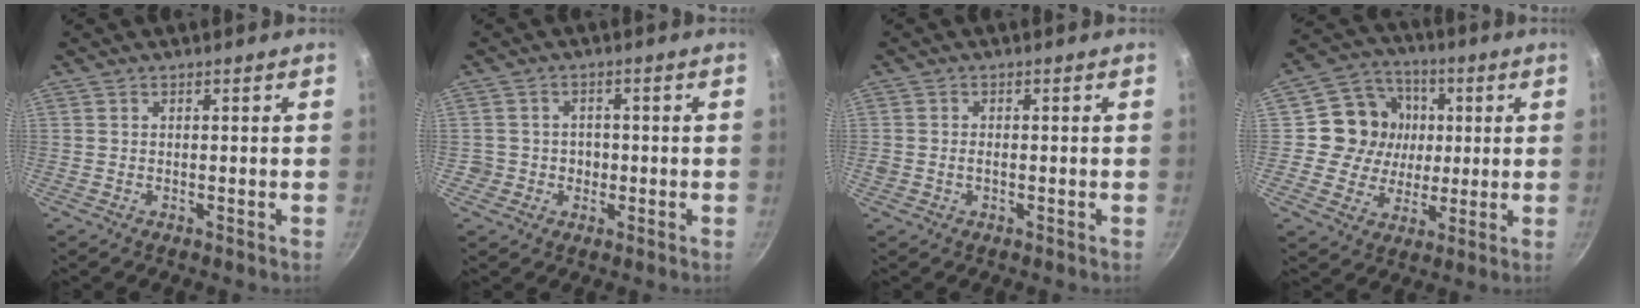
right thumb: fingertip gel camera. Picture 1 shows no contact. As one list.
[{"total": 3.6, "force": [-0.7, 3.4, 0.7], "torque": [0.012, 0.014, -0.011]}, {"total": 1.6, "force": [-0.3, 1.1, 1.0], "torque": [-0.017, 0.006, -0.006]}, {"total": 13.0, "force": [1.6, 12.1, 4.5], "torque": [-0.047, 0.013, 0.016]}]